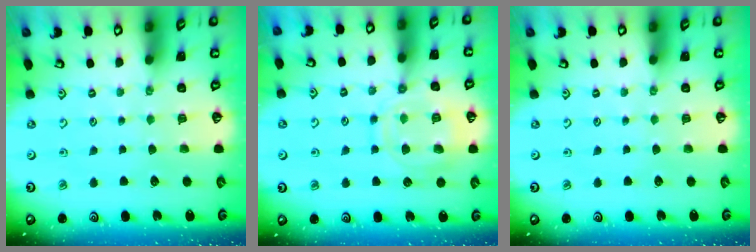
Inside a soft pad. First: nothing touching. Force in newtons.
{"total": 13.7, "press": 13.7, "slide": 1.2}
{"total": 0.0}